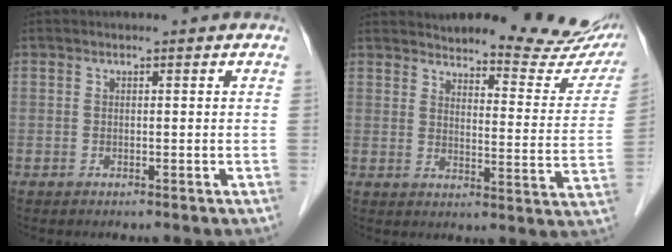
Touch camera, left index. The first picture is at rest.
{"total": 17.6, "force": [16.3, 3.4, 5.9], "torque": [-0.055, -0.068, 0.179]}